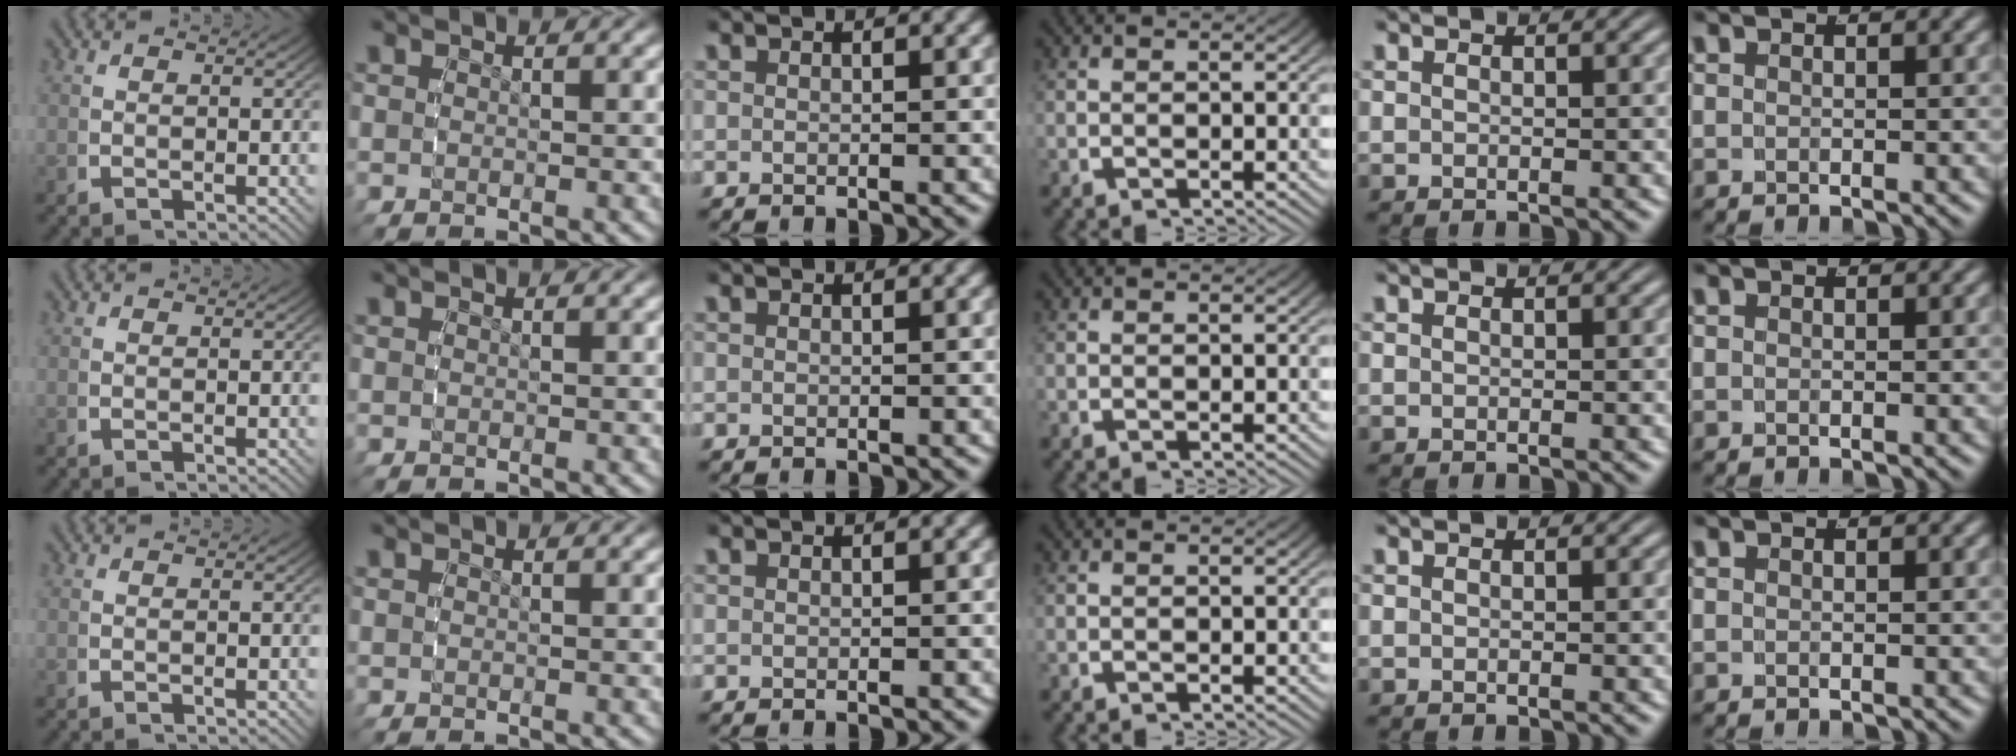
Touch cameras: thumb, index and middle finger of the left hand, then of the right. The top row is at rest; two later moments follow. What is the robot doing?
{"motion": "reach", "object": "pen bag"}